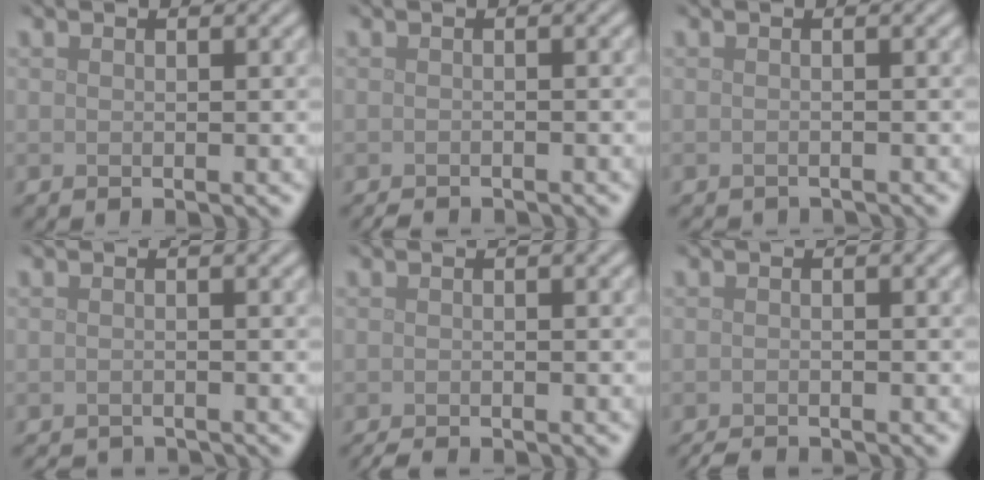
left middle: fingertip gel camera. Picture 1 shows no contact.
{"total": 1.3, "force": [-1.3, 0.2, 0.3], "torque": [-0.003, -0.004, -0.020]}
{"total": 1.3, "force": [-1.3, 0.0, 0.0], "torque": [0.004, -0.006, -0.019]}
{"total": 2.5, "force": [-2.5, 0.2, 0.3], "torque": [-0.001, -0.011, -0.036]}
{"total": 1.6, "force": [-1.5, 0.2, 0.5], "torque": [-0.006, -0.003, -0.025]}
{"total": 2.0, "force": [-1.9, 0.2, 0.5], "torque": [-0.005, -0.004, -0.033]}